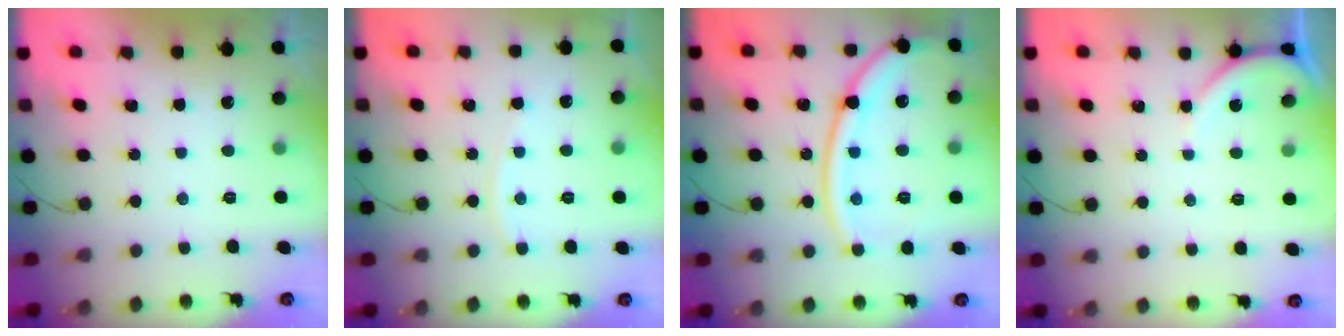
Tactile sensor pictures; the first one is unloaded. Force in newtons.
{"total": 3.8, "press": 3.8, "slide": 0.5}
{"total": 16.2, "press": 16.2, "slide": 1.0}
{"total": 4.4, "press": 4.4, "slide": 0.6}